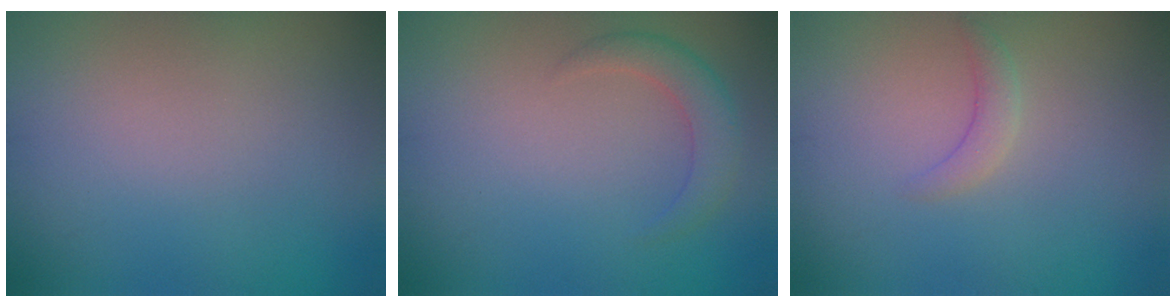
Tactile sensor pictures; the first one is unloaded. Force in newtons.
{"total": 2.4, "press": 2.4, "slide": 0.1}
{"total": 1.3, "press": 1.3, "slide": 0.2}